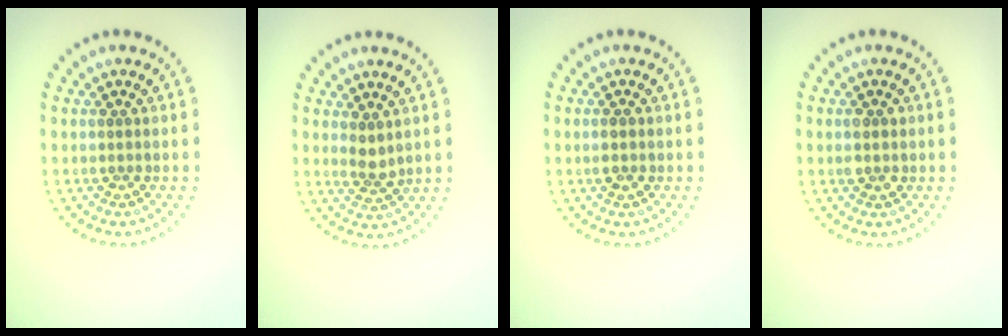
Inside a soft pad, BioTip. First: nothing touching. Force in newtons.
{"total": 1.7, "press": 1.4, "slide": 0.8}
{"total": 1.1, "press": 1.1, "slide": 0.3}
{"total": 1.2, "press": 1.2, "slide": 0.2}